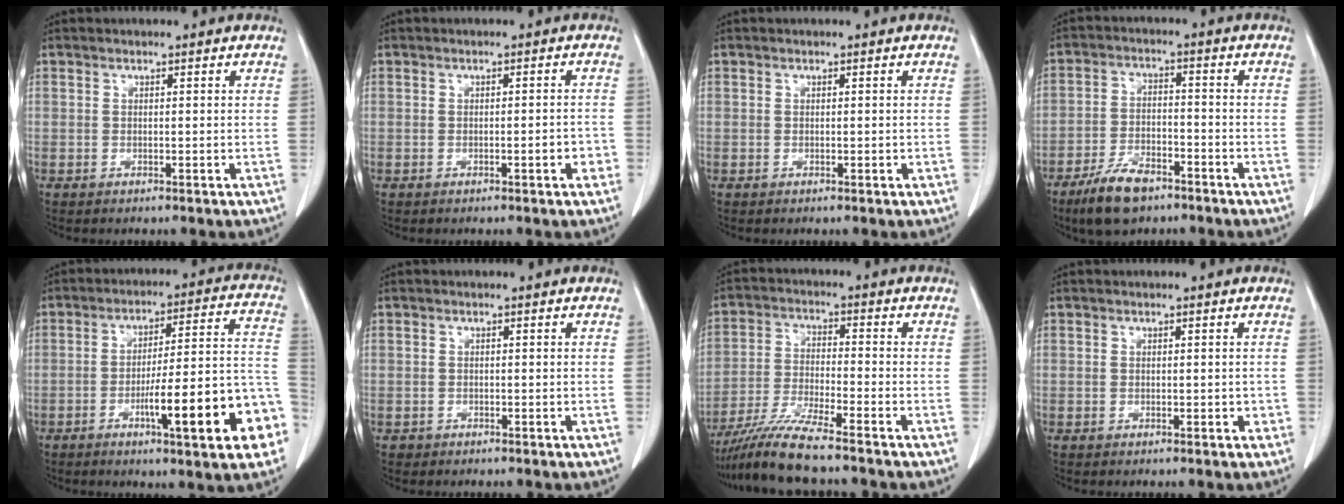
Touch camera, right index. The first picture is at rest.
{"total": 2.1, "force": [-0.9, 0.5, 1.8], "torque": [-0.020, 0.002, -0.010]}
{"total": 0.0}
{"total": 8.4, "force": [-6.0, 3.2, 4.9], "torque": [-0.099, -0.008, -0.109]}
{"total": 17.7, "force": [-6.9, 2.0, 16.2], "torque": [-0.175, 0.024, -0.090]}
{"total": 0.8, "force": [-0.5, 0.6, -0.1], "torque": [-0.006, 0.004, -0.009]}
{"total": 8.6, "force": [-7.3, -1.0, 4.3], "torque": [-0.087, -0.024, -0.140]}
{"total": 1.0, "force": [-0.1, 0.8, 0.7], "torque": [-0.005, 0.002, 0.001]}